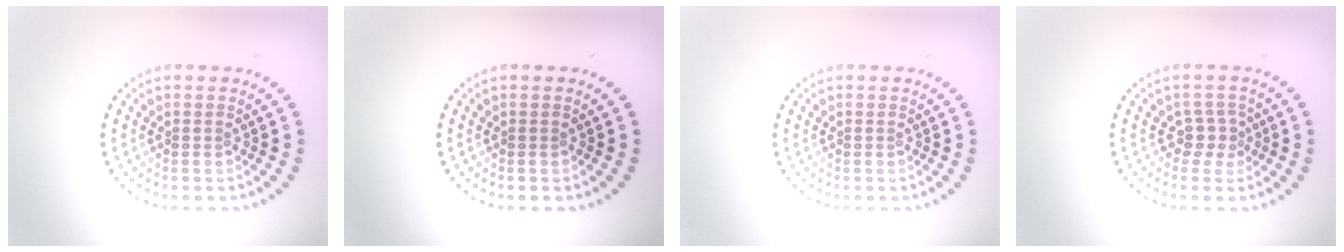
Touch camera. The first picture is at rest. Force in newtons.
{"total": 0.0}
{"total": 0.0}
{"total": 1.7, "press": 1.3, "slide": 1.1}